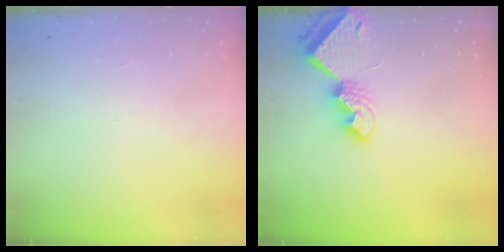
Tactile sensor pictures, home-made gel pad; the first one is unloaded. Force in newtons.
{"total": 9.5, "press": 9.4, "slide": 0.9}